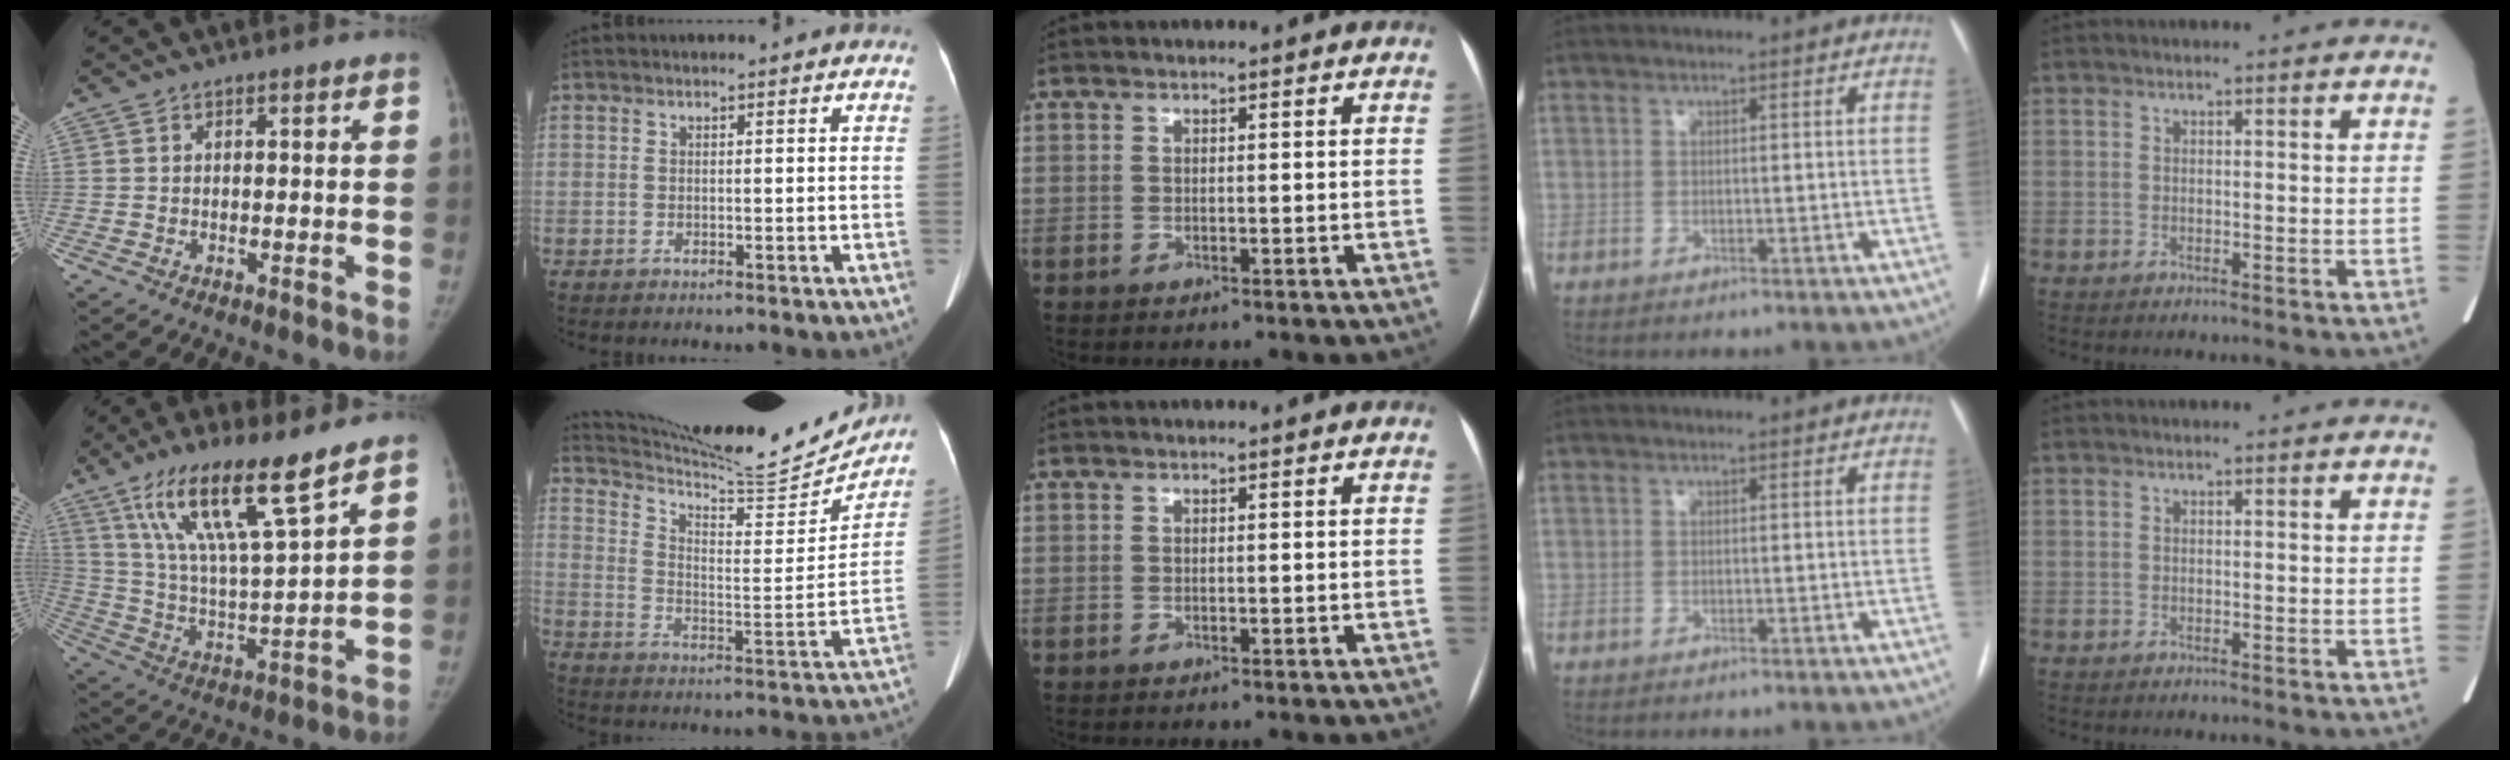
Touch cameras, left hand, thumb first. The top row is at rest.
{"thumb": {"total": 17.4, "force": [11.3, 2.2, 13.0], "torque": [-0.225, -0.058, 0.216]}, "index": {"total": 20.4, "force": [19.7, 1.1, 5.4], "torque": [-0.101, -0.050, 0.285]}}